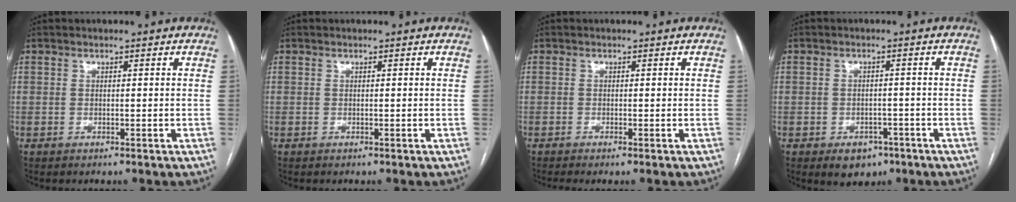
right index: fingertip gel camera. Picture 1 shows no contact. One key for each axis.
{"total": 0.0}
{"total": 1.0, "fx": -0.6, "fy": 0.0, "fz": 0.7, "tx": -0.016, "ty": -0.003, "tz": -0.013}
{"total": 4.5, "fx": -2.6, "fy": 3.2, "fz": 1.9, "tx": -0.018, "ty": 0.006, "tz": -0.026}